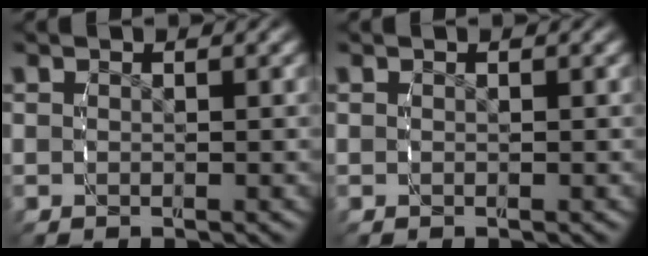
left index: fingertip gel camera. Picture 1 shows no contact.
{"total": 0.0}